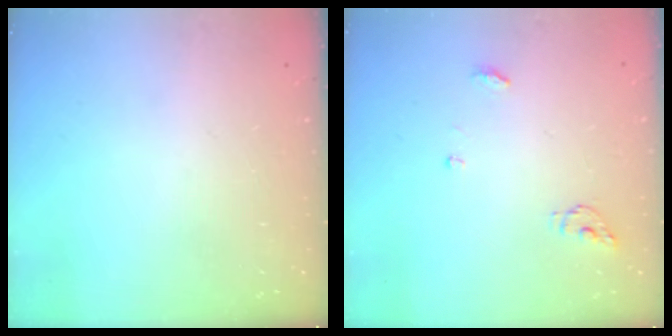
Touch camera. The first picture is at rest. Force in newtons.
{"total": 4.8, "press": 4.8, "slide": 0.4}